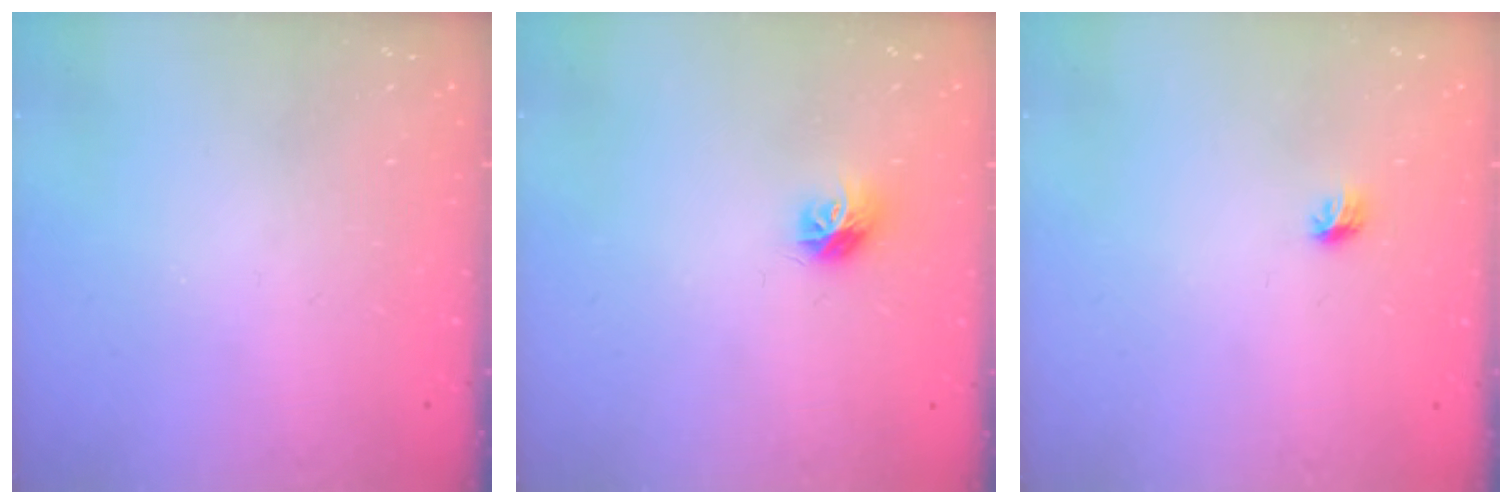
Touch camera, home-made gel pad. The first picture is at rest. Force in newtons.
{"total": 7.7, "press": 7.7, "slide": 0.2}
{"total": 4.2, "press": 4.1, "slide": 1.0}